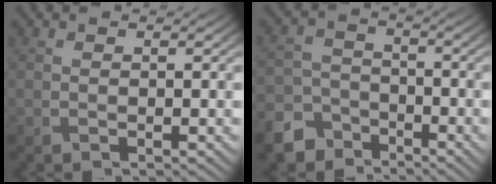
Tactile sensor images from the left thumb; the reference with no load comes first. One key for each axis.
{"total": 6.8, "fx": -5.3, "fy": 3.8, "fz": 1.9, "tx": -0.050, "ty": -0.010, "tz": -0.115}